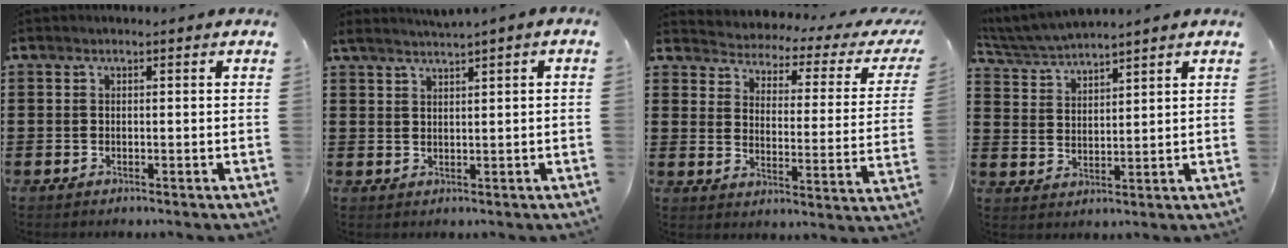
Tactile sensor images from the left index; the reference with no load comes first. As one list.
[{"total": 1.3, "force": [1.1, -0.4, 0.6], "torque": [-0.012, -0.003, 0.022]}, {"total": 1.5, "force": [1.4, 0.3, 0.3], "torque": [-0.025, -0.023, 0.011]}, {"total": 4.6, "force": [4.5, 0.2, 0.9], "torque": [-0.036, -0.018, 0.082]}]